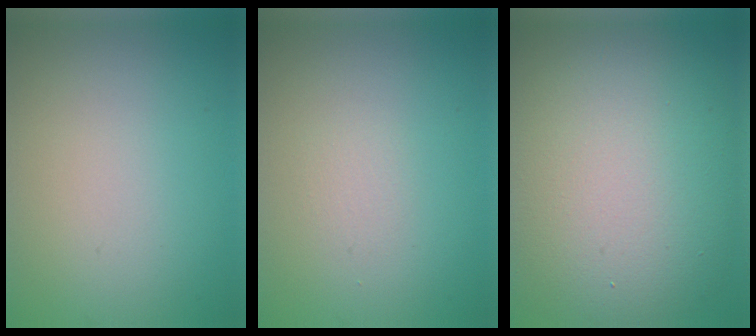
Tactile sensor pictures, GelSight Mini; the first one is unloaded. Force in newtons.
{"total": 0.7, "press": 0.7, "slide": 0.0}
{"total": 15.0, "press": 15.0, "slide": 0.7}